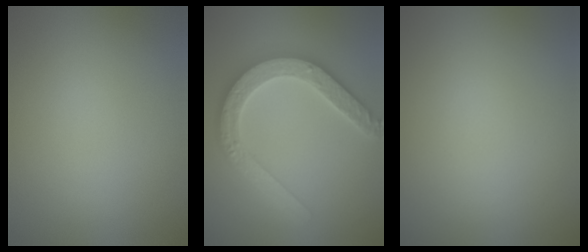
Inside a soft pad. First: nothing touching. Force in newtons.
{"total": 5.3, "press": 5.2, "slide": 1.0}
{"total": 0.0}